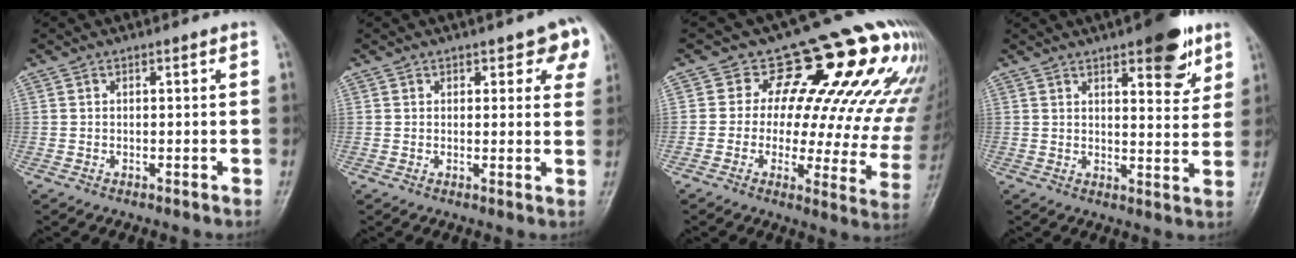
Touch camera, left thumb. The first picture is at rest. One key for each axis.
{"total": 5.8, "fx": 3.3, "fy": 3.4, "fz": 3.4, "tx": 0.009, "ty": -0.012, "tz": 0.032}
{"total": 19.8, "fx": 10.5, "fy": 10.1, "fz": 13.4, "tx": -0.113, "ty": -0.034, "tz": 0.106}
{"total": 11.0, "fx": 6.3, "fy": 4.0, "fz": 8.1, "tx": -0.079, "ty": -0.029, "tz": 0.082}